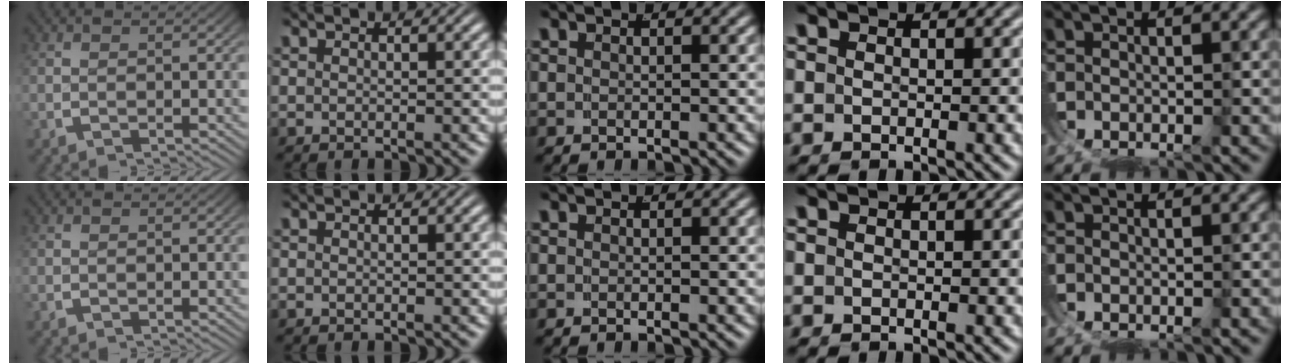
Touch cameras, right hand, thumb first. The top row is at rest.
{}